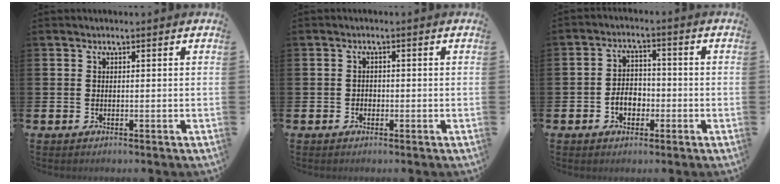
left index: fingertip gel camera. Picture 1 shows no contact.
{"total": 1.1, "force": [-0.5, 0.9, 0.2], "torque": [-0.006, 0.004, -0.013]}
{"total": 3.7, "force": [-1.4, 2.7, 2.1], "torque": [-0.034, 0.003, -0.030]}